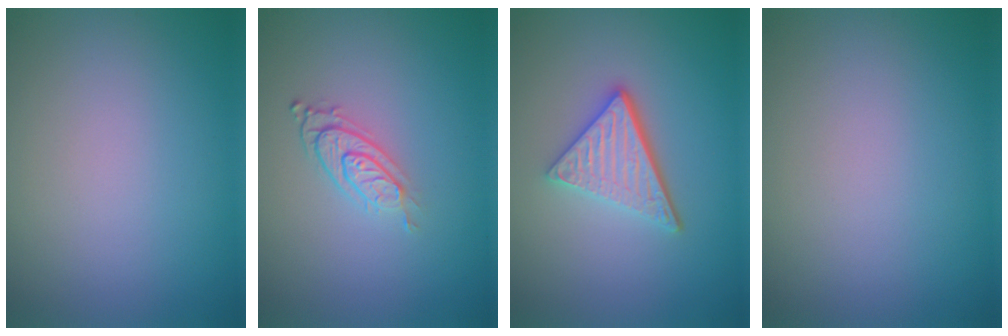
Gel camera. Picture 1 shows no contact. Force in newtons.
{"total": 3.0, "press": 2.0, "slide": 2.2}
{"total": 4.2, "press": 3.2, "slide": 2.7}
{"total": 0.0}